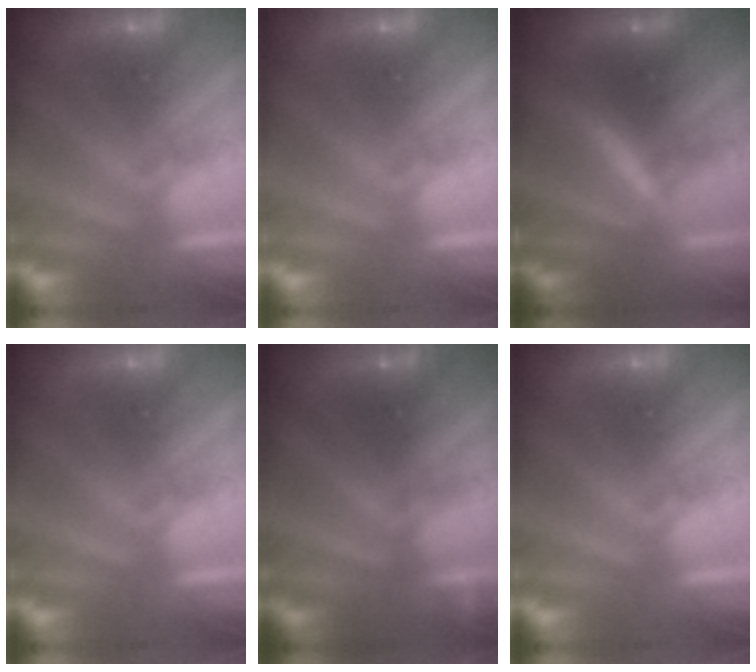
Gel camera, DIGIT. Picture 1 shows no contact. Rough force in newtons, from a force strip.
{"total": 0.0}
{"total": 3.4}
{"total": 0.0}
{"total": 2.4}
{"total": 0.0}